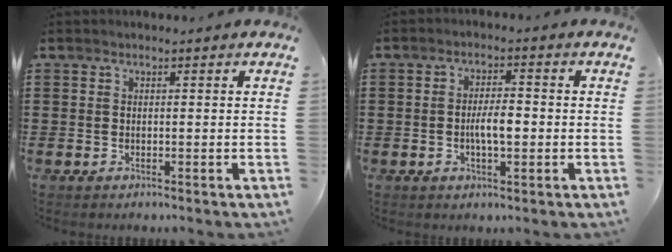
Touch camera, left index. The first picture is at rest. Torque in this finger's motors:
{"motor_torque": [0.23, 0.08, 0.20, 0.06]}